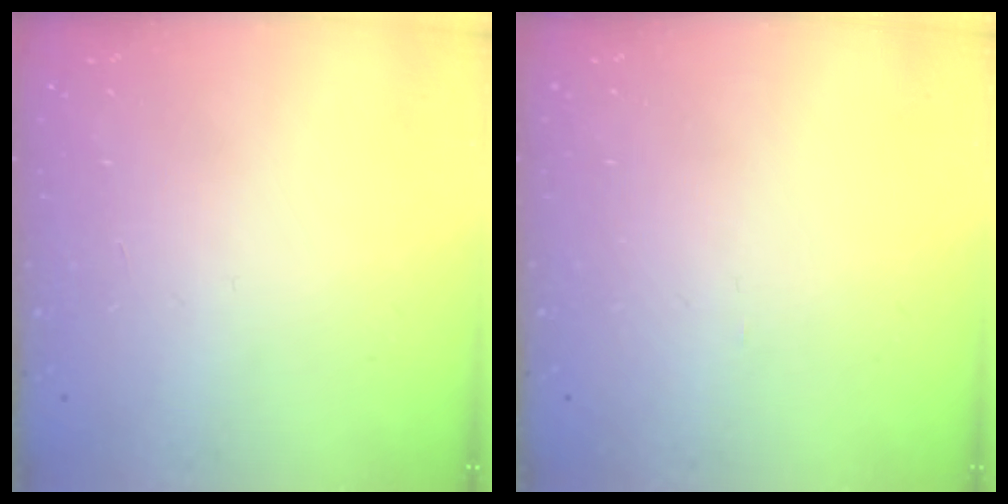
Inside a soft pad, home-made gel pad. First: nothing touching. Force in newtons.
{"total": 0.0}